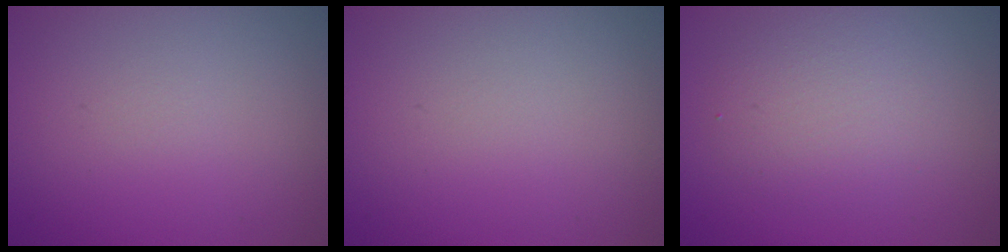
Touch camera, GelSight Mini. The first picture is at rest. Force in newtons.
{"total": 0.0}
{"total": 2.9, "press": 2.9, "slide": 0.2}